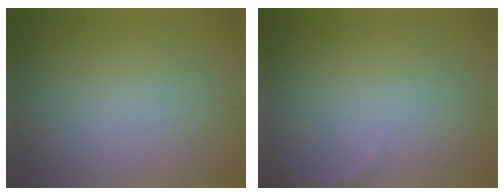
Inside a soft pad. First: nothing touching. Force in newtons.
{"total": 0.7, "press": 0.7, "slide": 0.1}